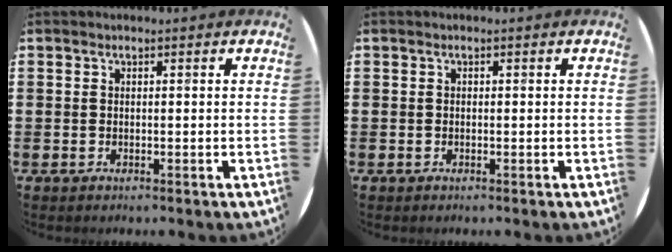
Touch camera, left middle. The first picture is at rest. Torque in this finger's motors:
{"motor_torque": [-0.10, 0.19, -0.03, -0.01]}